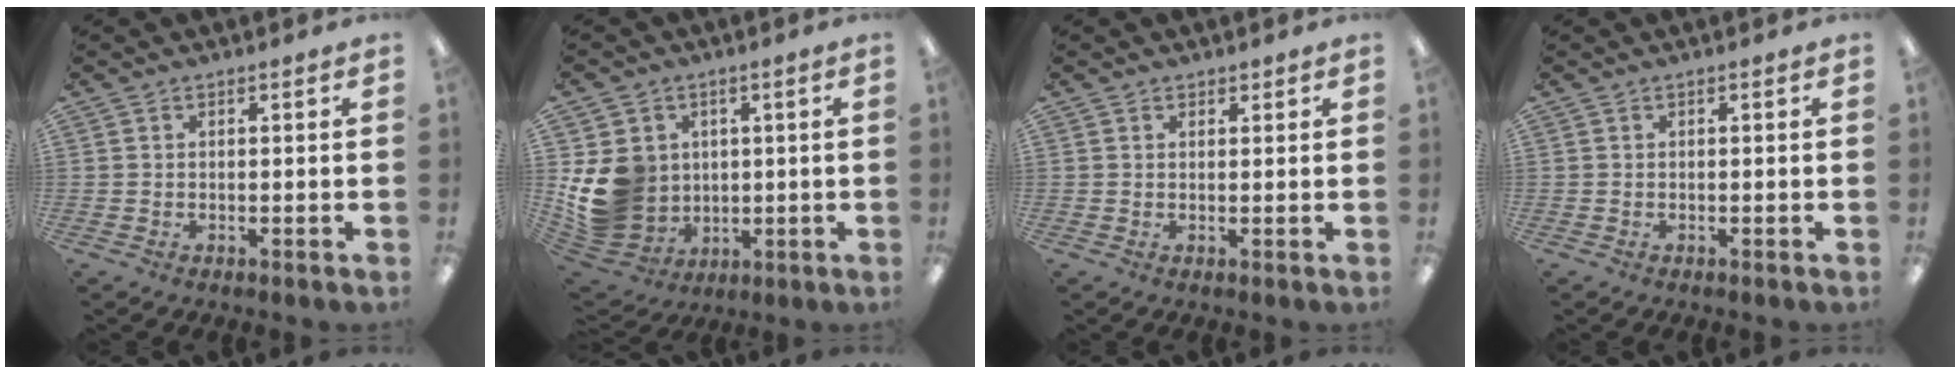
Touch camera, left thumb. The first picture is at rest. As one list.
[{"total": 13.7, "force": [1.1, 12.3, 6.0], "torque": [-0.141, -0.005, 0.033]}, {"total": 1.5, "force": [1.1, 1.0, 0.1], "torque": [0.005, -0.001, 0.018]}, {"total": 0.0}]